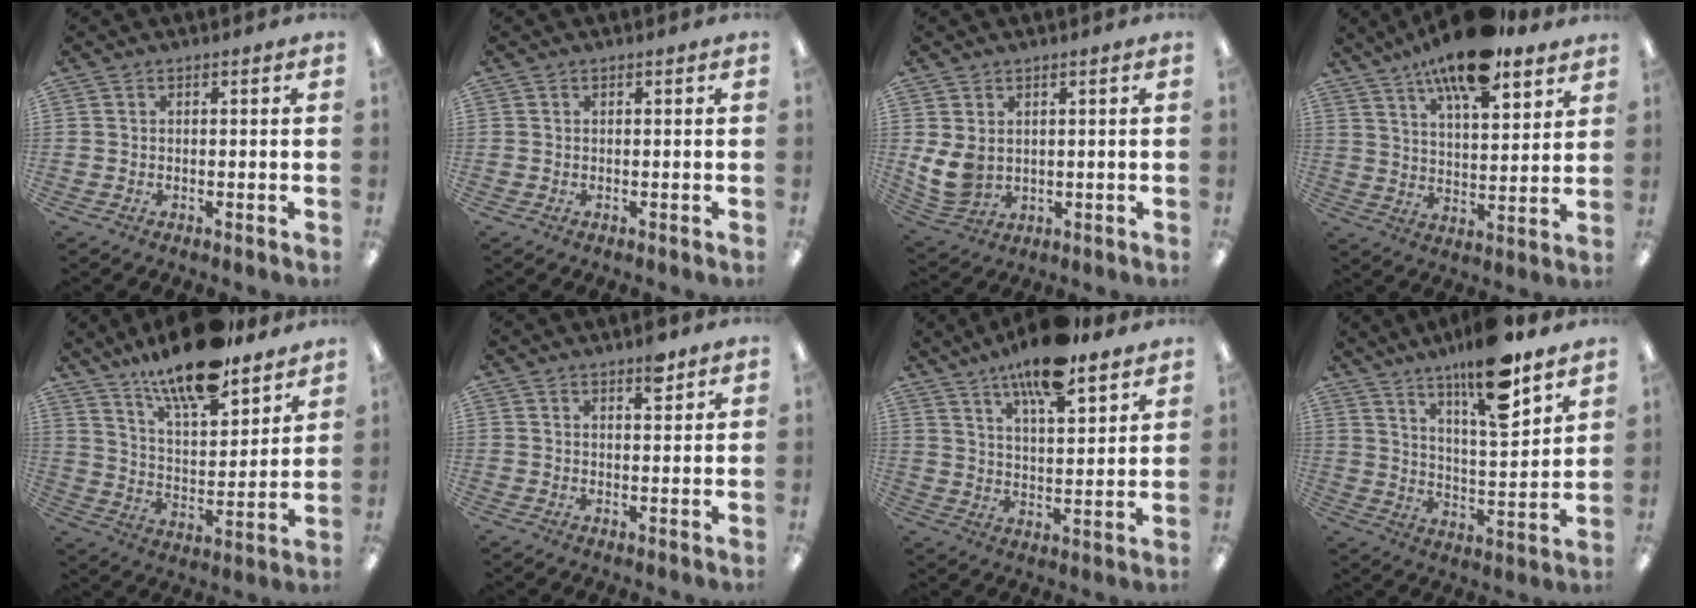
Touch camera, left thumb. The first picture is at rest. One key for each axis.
{"total": 0.0}
{"total": 7.0, "fx": 1.3, "fy": 5.3, "fz": 4.4, "tx": -0.106, "ty": 0.000, "tz": 0.029}
{"total": 15.2, "fx": 11.1, "fy": 4.9, "fz": 9.0, "tx": -0.146, "ty": -0.055, "tz": 0.187}
{"total": 16.3, "fx": 13.2, "fy": 4.3, "fz": 8.5, "tx": -0.152, "ty": -0.081, "tz": 0.227}
{"total": 3.8, "fx": 2.8, "fy": 1.3, "fz": 2.2, "tx": -0.017, "ty": -0.014, "tz": 0.042}
{"total": 13.3, "fx": 9.9, "fy": 3.8, "fz": 8.0, "tx": -0.131, "ty": -0.049, "tz": 0.168}
{"total": 15.5, "fx": 11.6, "fy": 3.2, "fz": 9.8, "tx": -0.155, "ty": -0.072, "tz": 0.189}